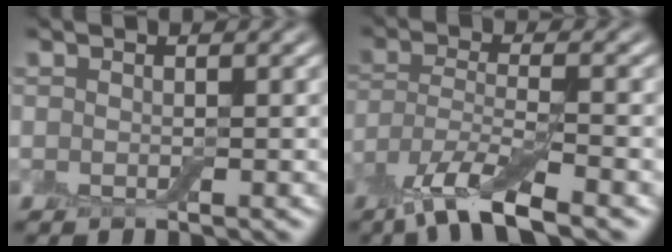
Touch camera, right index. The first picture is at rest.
{"total": 6.9, "force": [-4.6, 1.6, 4.9], "torque": [-0.097, -0.008, -0.095]}